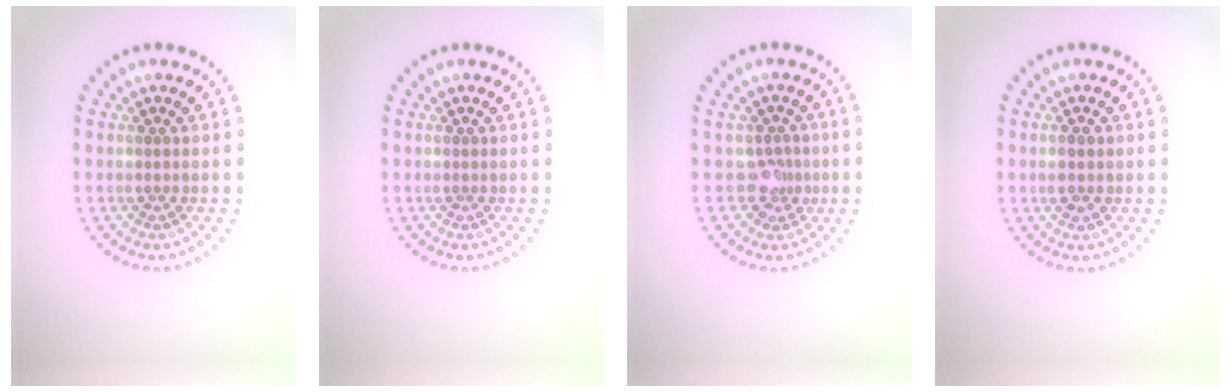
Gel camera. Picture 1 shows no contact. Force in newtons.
{"total": 0.0}
{"total": 2.0, "press": 1.5, "slide": 1.3}
{"total": 1.0, "press": 0.9, "slide": 0.2}